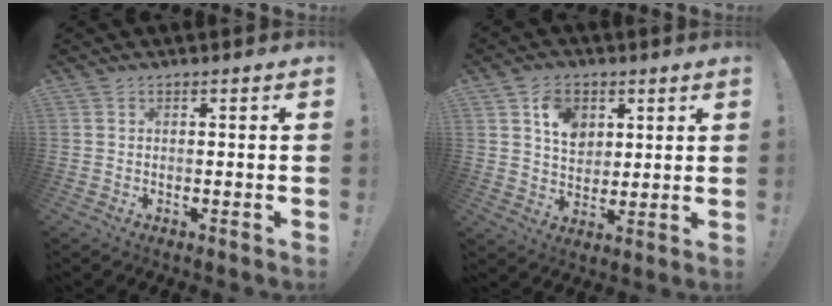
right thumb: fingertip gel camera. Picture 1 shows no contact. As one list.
[{"total": 9.6, "force": [4.3, 7.4, 4.4], "torque": [-0.065, -0.013, 0.084]}]